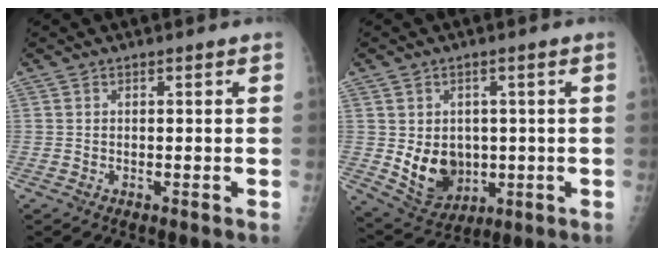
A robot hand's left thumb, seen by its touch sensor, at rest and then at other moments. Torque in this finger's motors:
{"motor_torque": [0.94, 1.00, 0.91, 0.12, 0.10]}